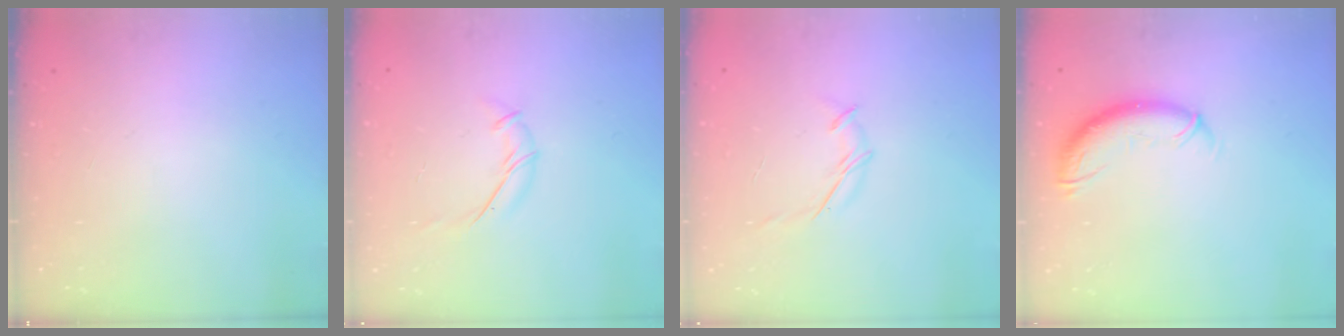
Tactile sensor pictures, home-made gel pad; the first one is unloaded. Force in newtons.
{"total": 7.7, "press": 7.6, "slide": 0.8}
{"total": 4.7, "press": 4.5, "slide": 1.1}
{"total": 10.6, "press": 10.6, "slide": 1.0}